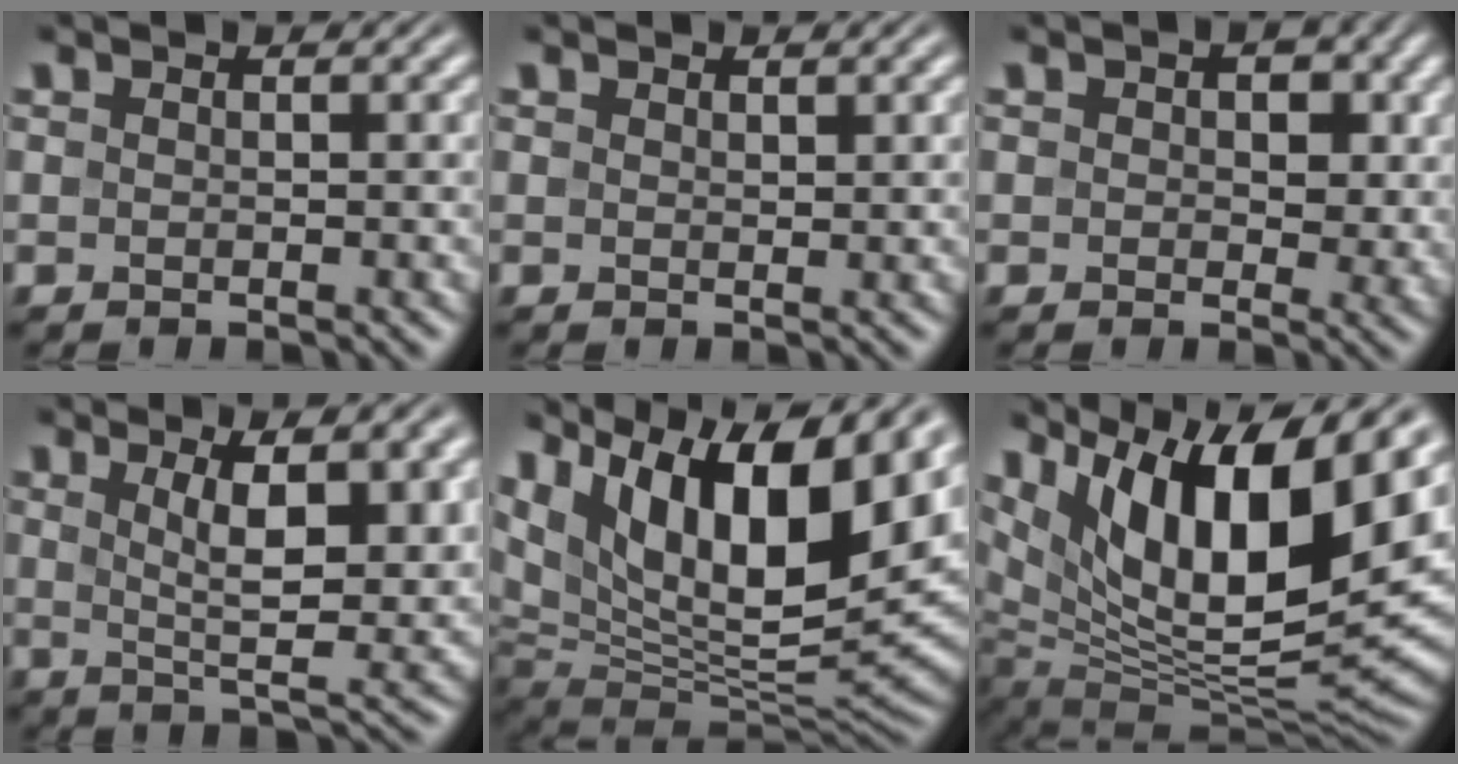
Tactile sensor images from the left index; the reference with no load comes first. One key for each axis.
{"total": 0.6, "fx": 0.5, "fy": 0.3, "fz": 0.2, "tx": -0.002, "ty": -0.002, "tz": 0.010}
{"total": 3.5, "fx": 0.8, "fy": 2.4, "fz": 2.4, "tx": -0.019, "ty": -0.001, "tz": 0.007}
{"total": 8.1, "fx": 2.2, "fy": 2.6, "fz": 7.4, "tx": -0.115, "ty": -0.006, "tz": 0.039}
{"total": 16.8, "fx": 7.0, "fy": 8.1, "fz": 12.9, "tx": -0.224, "ty": 0.028, "tz": 0.129}
{"total": 15.8, "fx": 7.2, "fy": 6.4, "fz": 12.6, "tx": -0.220, "ty": 0.016, "tz": 0.131}